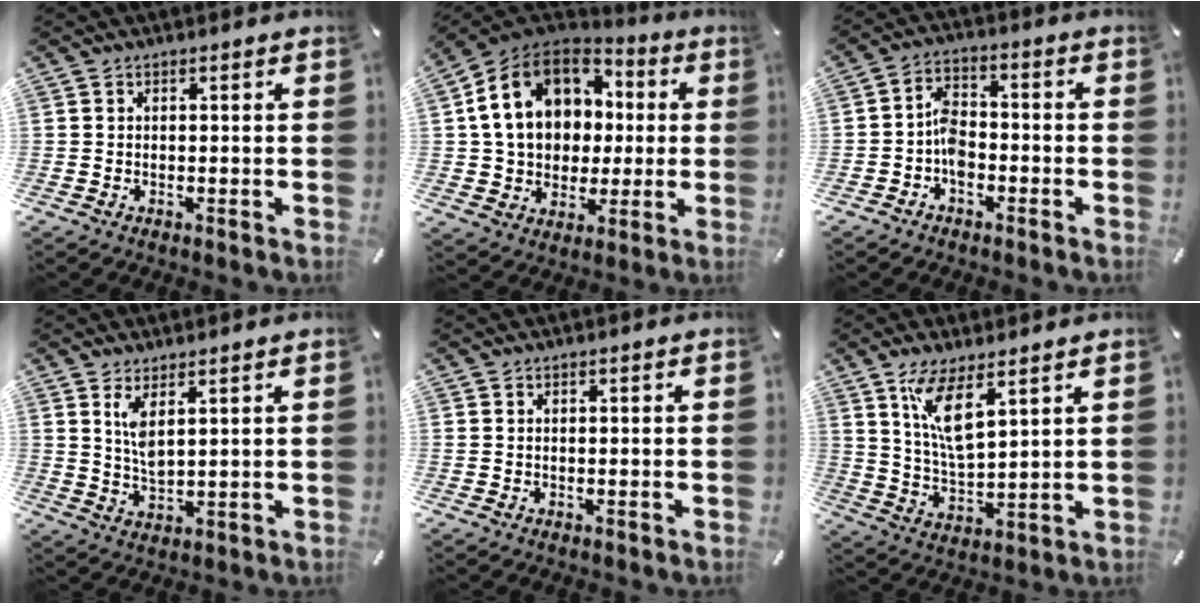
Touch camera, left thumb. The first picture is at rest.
{"total": 17.1, "force": [3.3, 14.3, 8.8], "torque": [-0.177, 0.005, 0.068]}
{"total": 6.3, "force": [-2.7, 4.4, 3.7], "torque": [-0.073, 0.021, -0.049]}
{"total": 5.3, "force": [2.9, 1.8, 4.1], "torque": [-0.081, -0.013, 0.051]}
{"total": 0.0}
{"total": 9.9, "force": [6.3, 3.0, 7.0], "torque": [-0.150, -0.027, 0.111]}